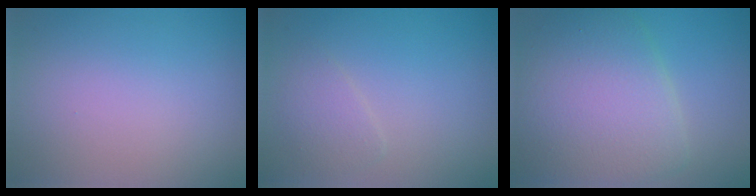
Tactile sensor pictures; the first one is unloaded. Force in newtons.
{"total": 1.7, "press": 1.7, "slide": 0.1}
{"total": 9.0, "press": 9.0, "slide": 0.4}